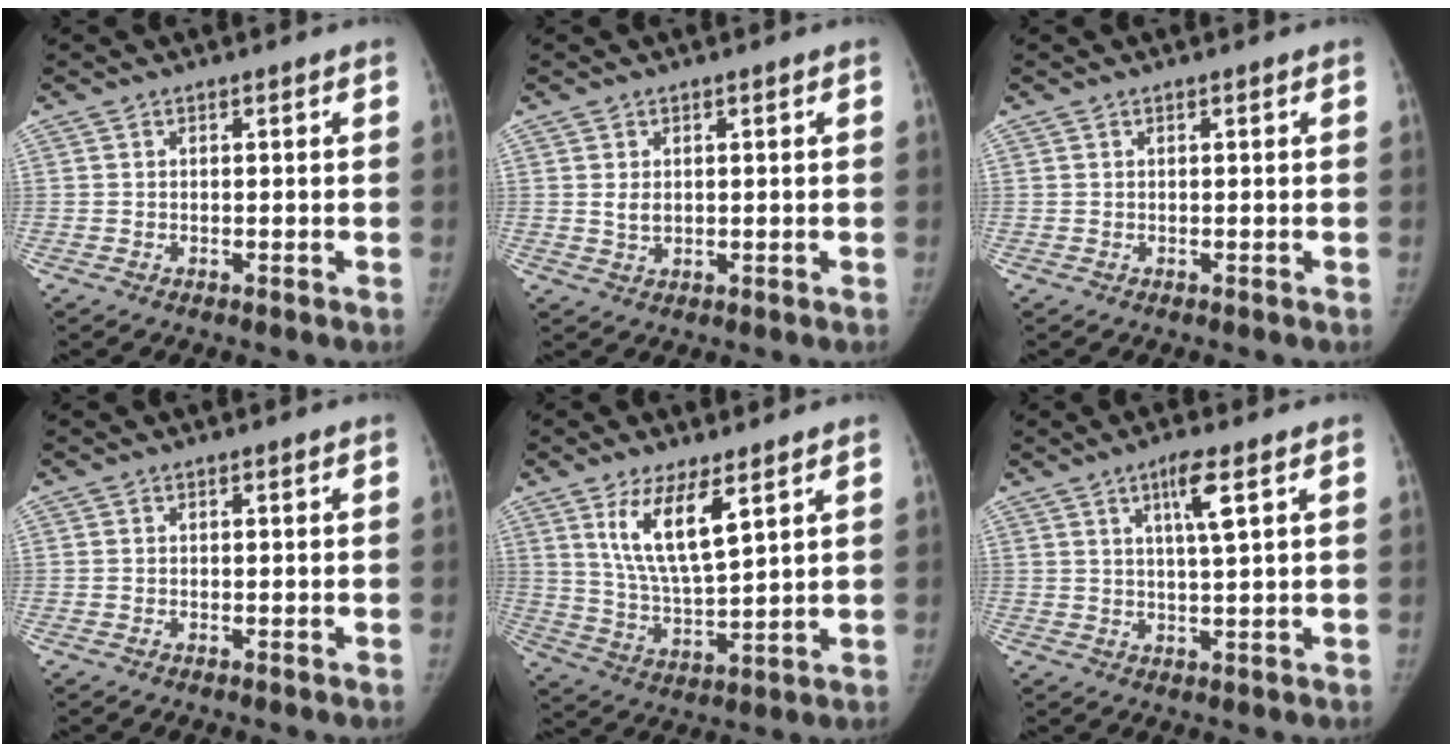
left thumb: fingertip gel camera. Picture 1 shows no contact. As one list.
[{"total": 2.0, "force": [0.4, 1.4, 1.4], "torque": [-0.019, -0.006, 0.012]}, {"total": 0.0}, {"total": 0.0}, {"total": 10.9, "force": [5.6, 3.2, 8.8], "torque": [-0.156, -0.039, 0.118]}, {"total": 5.4, "force": [2.4, 0.3, 4.8], "torque": [-0.091, -0.010, 0.045]}]